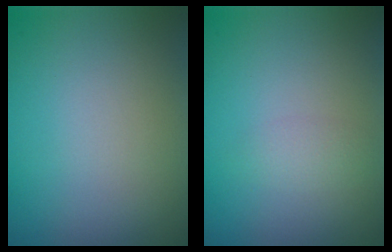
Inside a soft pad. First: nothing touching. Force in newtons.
{"total": 1.2, "press": 1.2, "slide": 0.0}